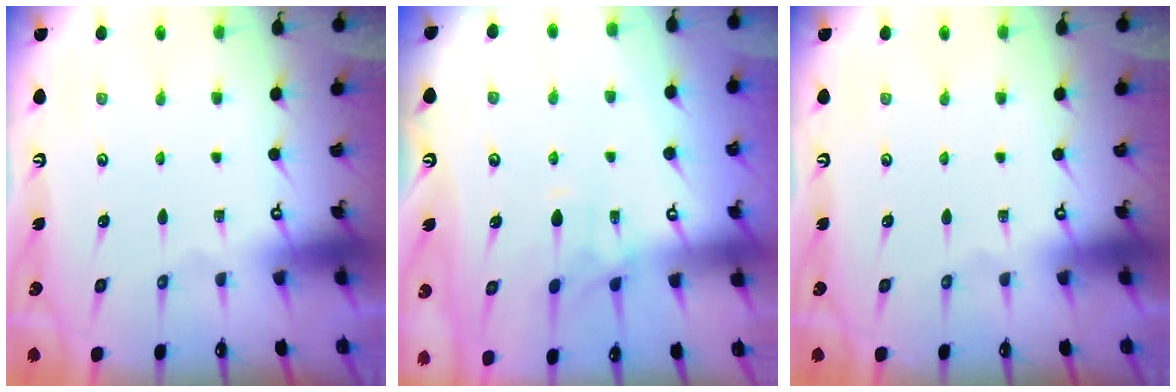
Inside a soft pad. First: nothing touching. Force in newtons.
{"total": 1.1, "press": 0.3, "slide": 1.1}
{"total": 0.0}